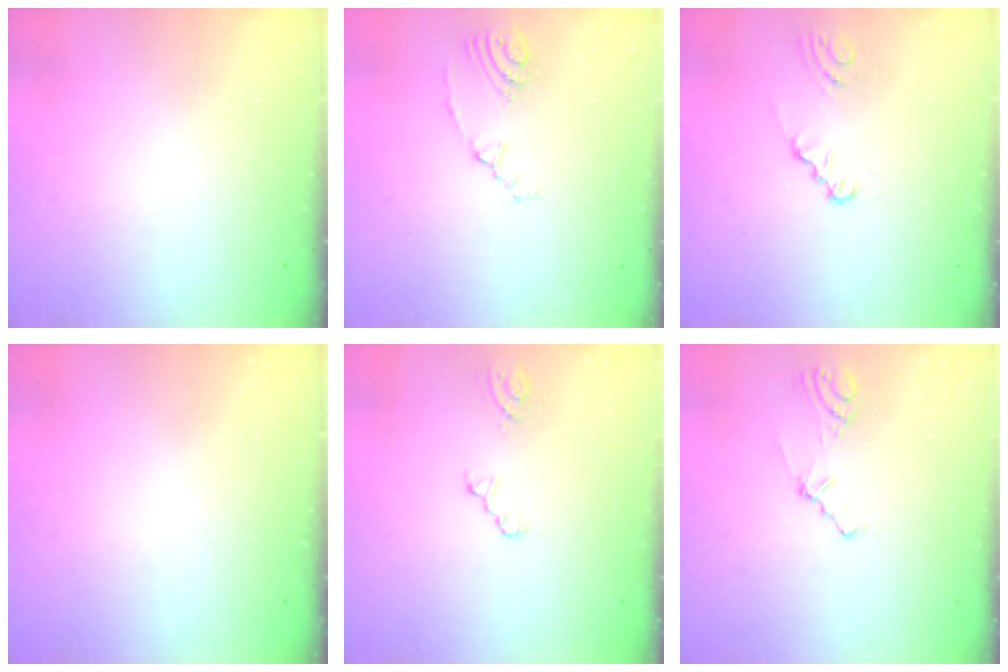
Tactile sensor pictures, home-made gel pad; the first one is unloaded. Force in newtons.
{"total": 2.8, "press": 2.0, "slide": 2.0}
{"total": 1.5, "press": 1.4, "slide": 0.1}
{"total": 0.0}
{"total": 1.9, "press": 1.9, "slide": 0.3}
{"total": 2.0, "press": 1.9, "slide": 0.7}